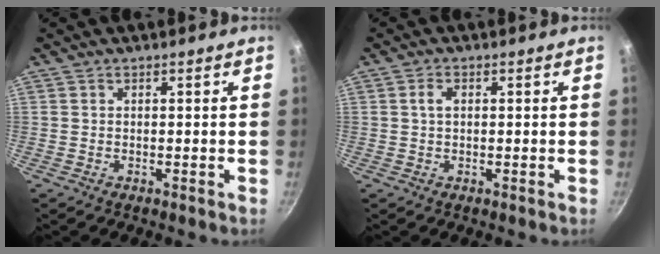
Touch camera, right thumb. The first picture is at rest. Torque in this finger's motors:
{"motor_torque": [-0.17, 0.24, 0.06, 0.51, 0.12]}